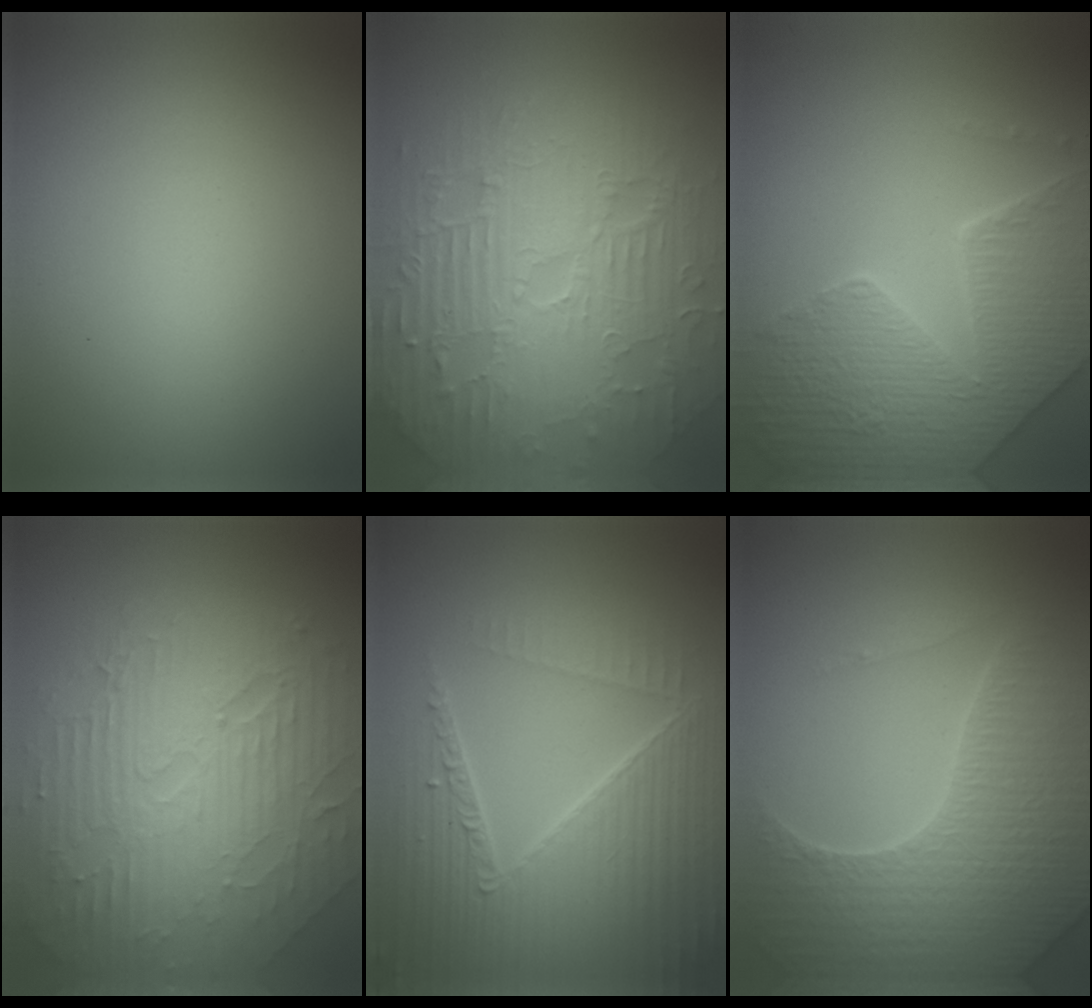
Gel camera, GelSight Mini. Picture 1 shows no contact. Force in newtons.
{"total": 11.6, "press": 7.5, "slide": 8.9}
{"total": 8.4, "press": 6.0, "slide": 5.8}
{"total": 9.7, "press": 6.2, "slide": 7.4}
{"total": 8.2, "press": 5.9, "slide": 5.6}
{"total": 7.0, "press": 6.8, "slide": 1.7}